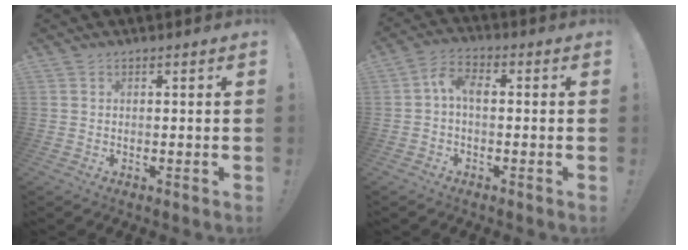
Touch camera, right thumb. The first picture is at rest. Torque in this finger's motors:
{"motor_torque": [0.92, 0.72, 0.65, -0.21, 0.00]}